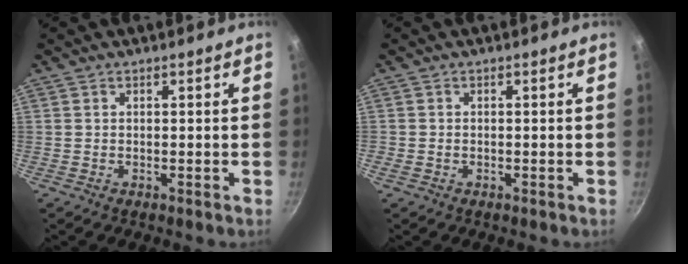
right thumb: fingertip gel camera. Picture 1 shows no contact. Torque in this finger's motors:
{"motor_torque": [0.01, -0.01, 0.02, 0.27, -0.03]}